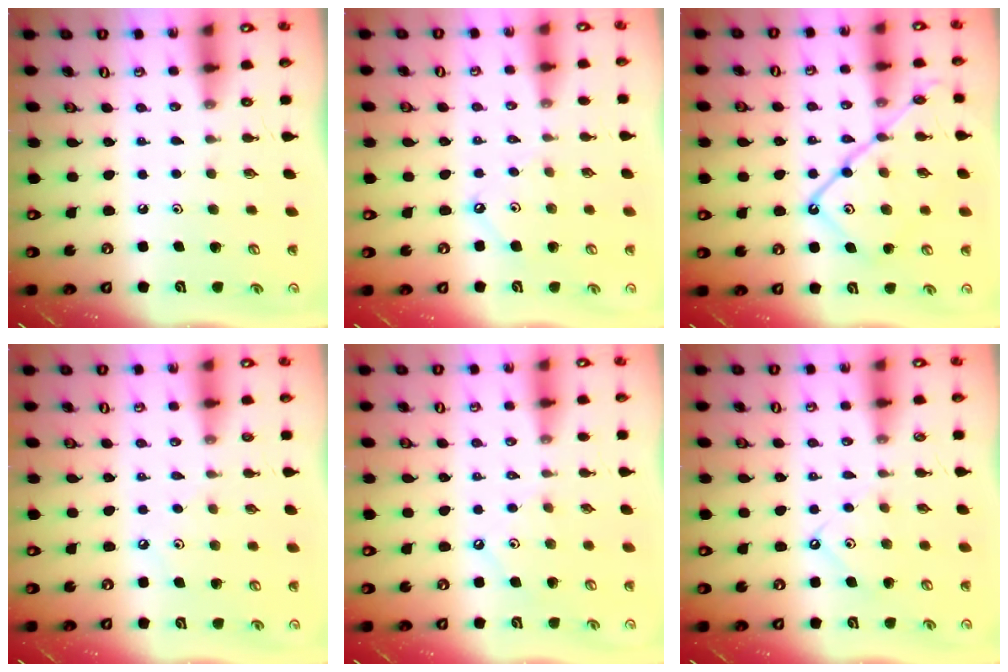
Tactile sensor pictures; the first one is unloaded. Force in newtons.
{"total": 3.5, "press": 3.5, "slide": 0.1}
{"total": 15.8, "press": 15.8, "slide": 1.6}
{"total": 3.1, "press": 3.1, "slide": 0.4}
{"total": 2.8, "press": 2.7, "slide": 0.6}
{"total": 5.4, "press": 5.3, "slide": 0.4}